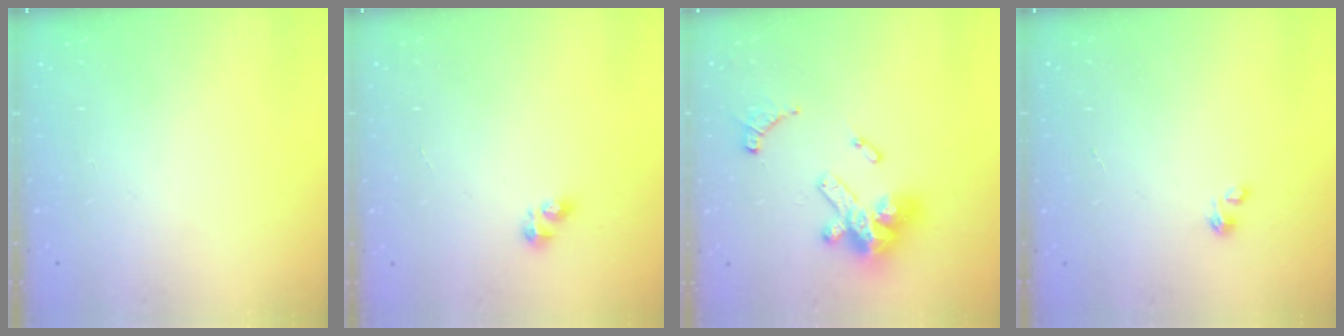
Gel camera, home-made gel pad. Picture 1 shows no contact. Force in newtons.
{"total": 3.4, "press": 3.4, "slide": 0.5}
{"total": 14.2, "press": 14.2, "slide": 1.0}
{"total": 0.0}